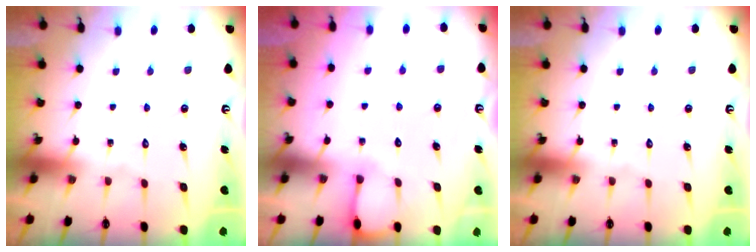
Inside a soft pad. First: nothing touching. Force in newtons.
{"total": 2.4, "press": 2.4, "slide": 0.3}
{"total": 0.0}